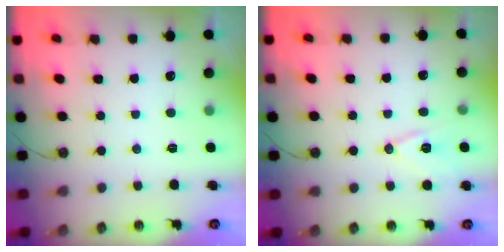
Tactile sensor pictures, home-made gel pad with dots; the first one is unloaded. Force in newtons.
{"total": 9.7, "press": 9.0, "slide": 3.5}